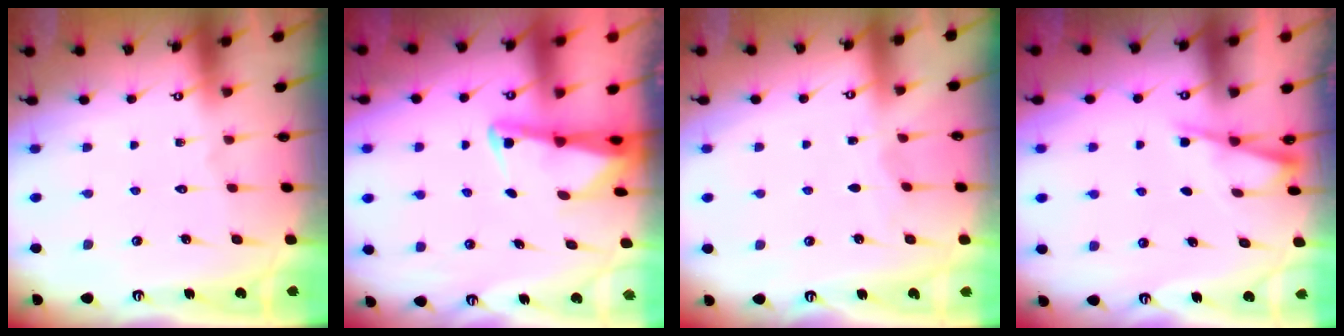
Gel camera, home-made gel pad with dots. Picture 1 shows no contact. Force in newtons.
{"total": 2.4, "press": 2.4, "slide": 0.3}
{"total": 2.9, "press": 2.9, "slide": 0.4}
{"total": 1.6, "press": 1.6, "slide": 0.2}